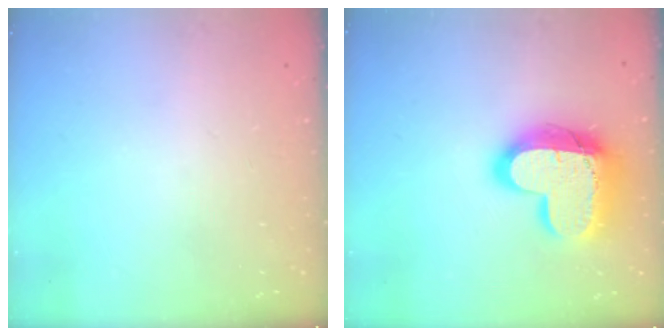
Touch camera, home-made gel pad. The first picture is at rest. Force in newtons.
{"total": 19.1, "press": 19.0, "slide": 1.5}